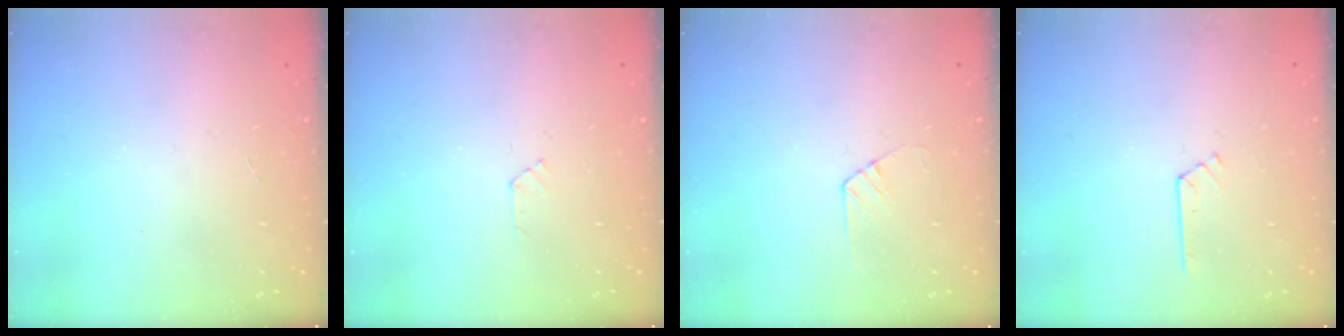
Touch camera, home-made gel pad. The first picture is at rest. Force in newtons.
{"total": 2.3, "press": 2.3, "slide": 0.3}
{"total": 5.6, "press": 5.6, "slide": 0.5}
{"total": 2.8, "press": 2.8, "slide": 0.4}